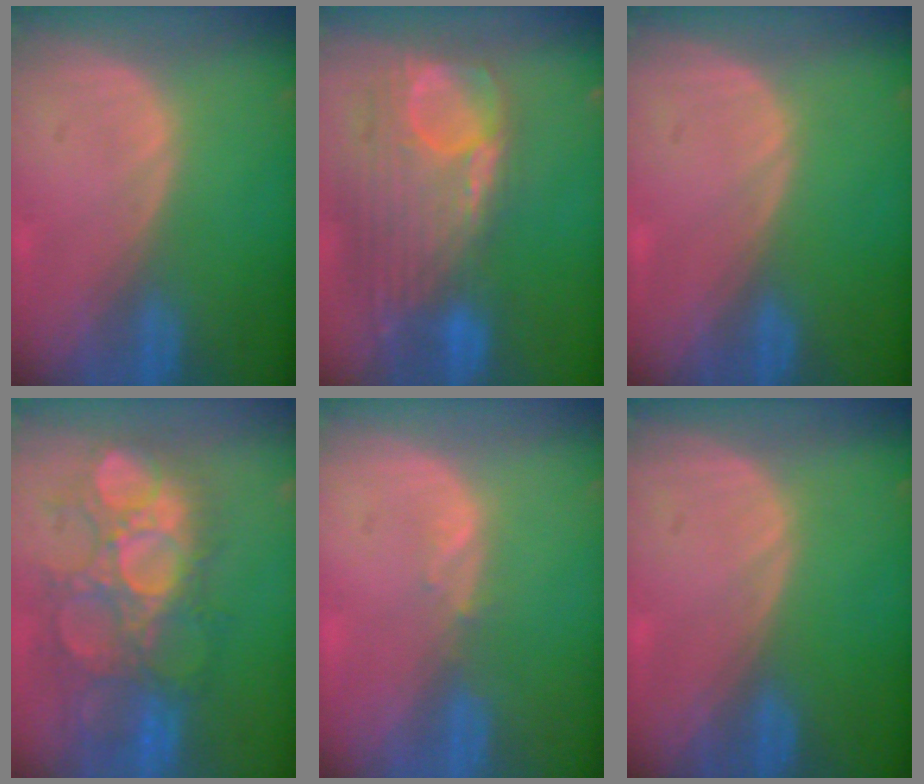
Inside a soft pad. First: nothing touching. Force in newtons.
{"total": 12.7, "press": 10.7, "slide": 6.8}
{"total": 0.0}
{"total": 11.2, "press": 10.8, "slide": 3.1}
{"total": 1.1, "press": 1.0, "slide": 0.4}
{"total": 0.0}